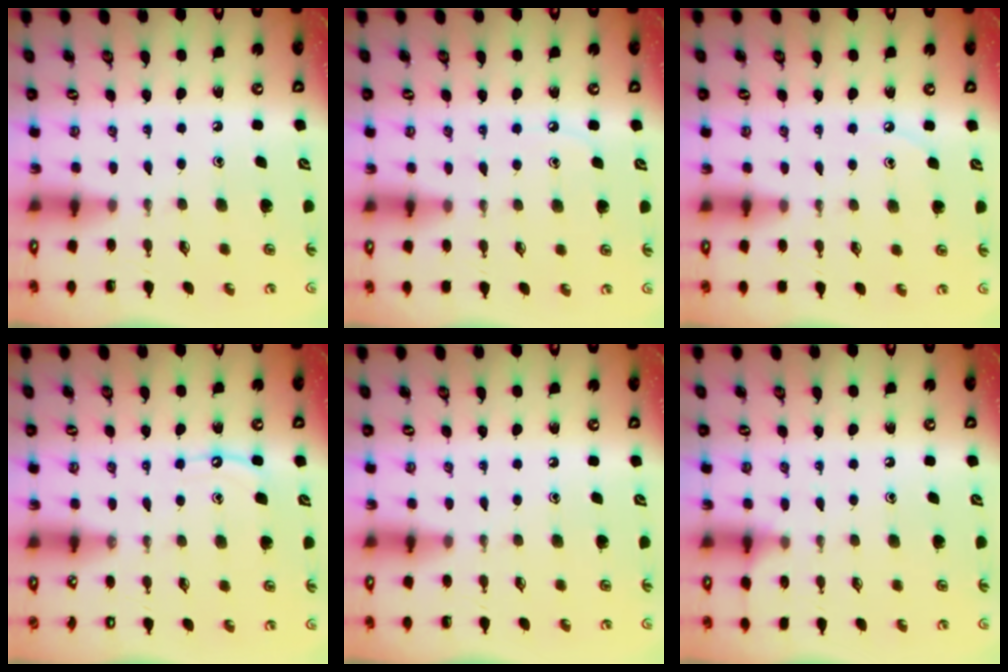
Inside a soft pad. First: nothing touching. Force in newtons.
{"total": 5.3, "press": 5.2, "slide": 0.7}
{"total": 3.2, "press": 3.1, "slide": 0.5}
{"total": 5.1, "press": 5.1, "slide": 0.6}
{"total": 0.0}
{"total": 5.2, "press": 5.1, "slide": 0.7}